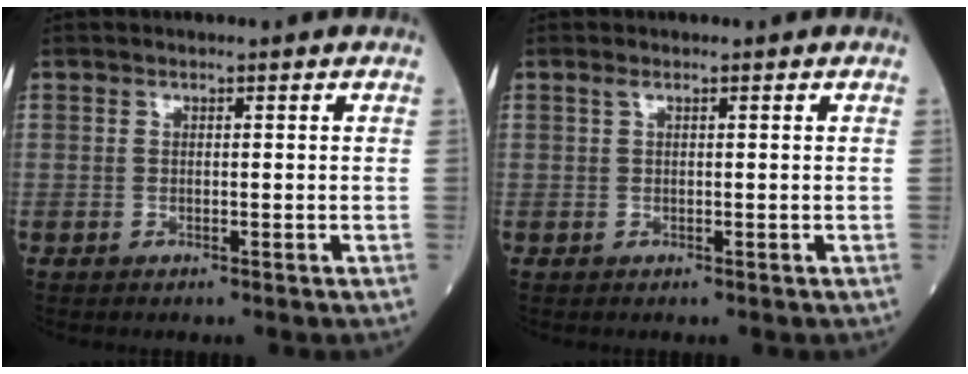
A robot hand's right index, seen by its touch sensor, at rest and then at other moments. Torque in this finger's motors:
{"motor_torque": [0.14, 0.07, 0.08, 0.02]}